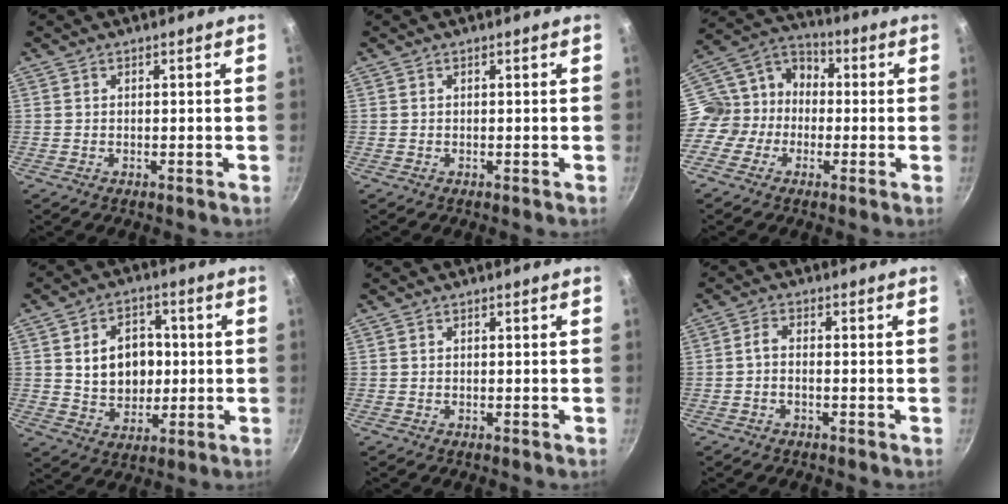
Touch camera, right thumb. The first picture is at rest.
{"total": 0.0}
{"total": 11.2, "force": [-1.6, 9.8, 5.2], "torque": [-0.058, 0.042, -0.055]}
{"total": 11.6, "force": [1.2, 9.0, 7.2], "torque": [-0.080, 0.003, 0.026]}
{"total": 0.0}
{"total": 2.4, "force": [-1.0, 1.1, 2.0], "torque": [-0.050, 0.015, -0.026]}